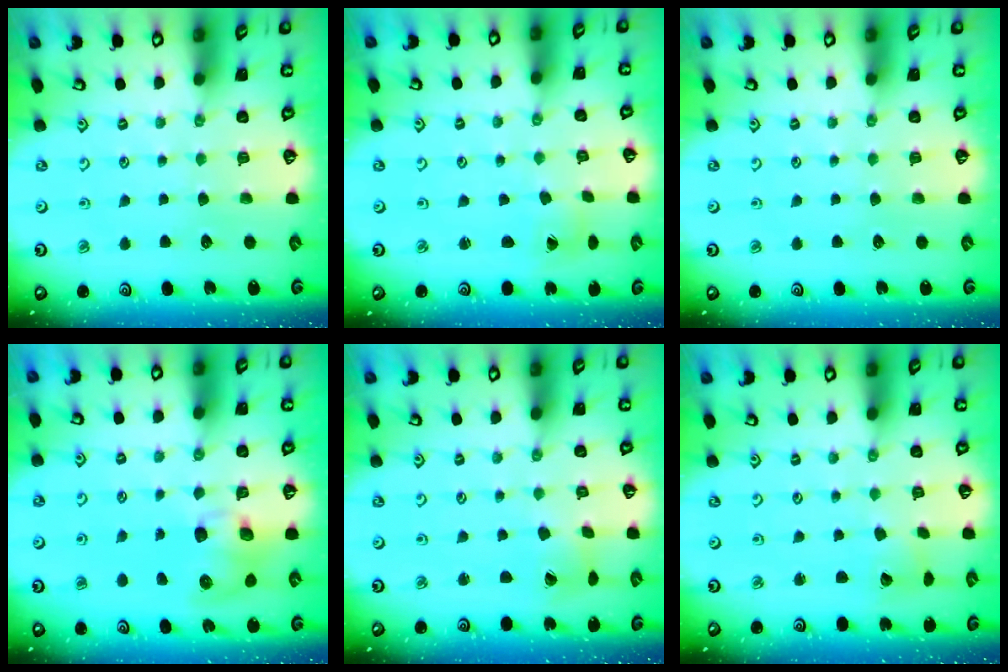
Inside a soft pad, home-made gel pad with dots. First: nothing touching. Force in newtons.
{"total": 2.1, "press": 2.1, "slide": 0.2}
{"total": 0.0}
{"total": 8.6, "press": 8.5, "slide": 1.1}
{"total": 2.8, "press": 2.7, "slide": 0.4}
{"total": 3.1, "press": 3.1, "slide": 0.4}